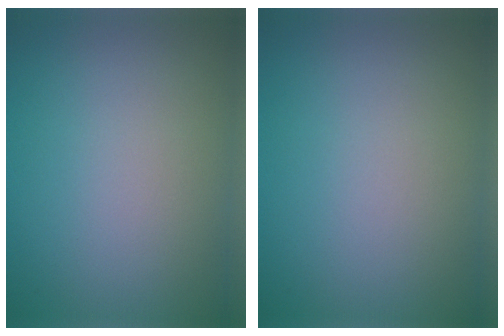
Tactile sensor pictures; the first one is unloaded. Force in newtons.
{"total": 0.0}